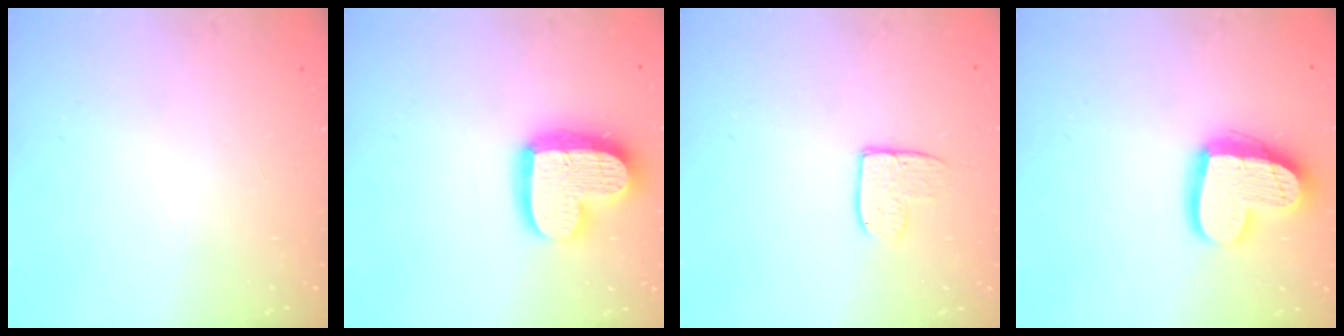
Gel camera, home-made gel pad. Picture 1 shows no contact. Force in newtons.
{"total": 17.0, "press": 16.9, "slide": 1.4}
{"total": 7.9, "press": 7.9, "slide": 0.6}
{"total": 17.8, "press": 17.7, "slide": 1.4}